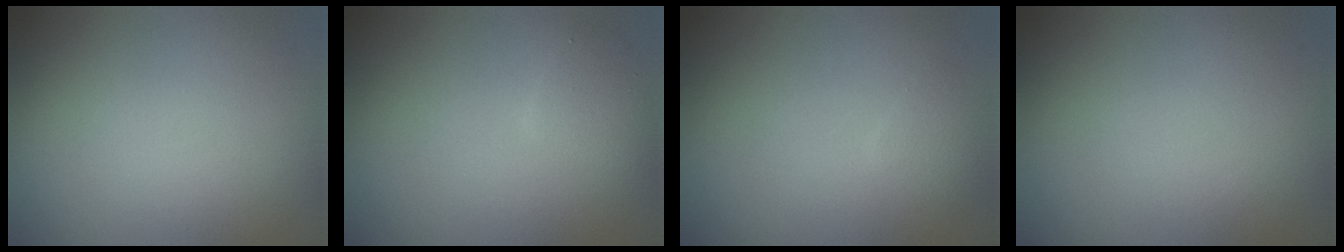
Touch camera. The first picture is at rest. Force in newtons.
{"total": 1.6, "press": 1.6, "slide": 0.1}
{"total": 1.1, "press": 1.1, "slide": 0.0}
{"total": 0.0}